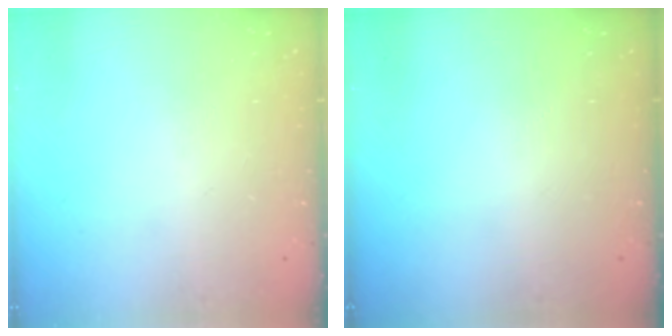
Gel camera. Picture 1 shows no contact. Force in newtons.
{"total": 0.0}